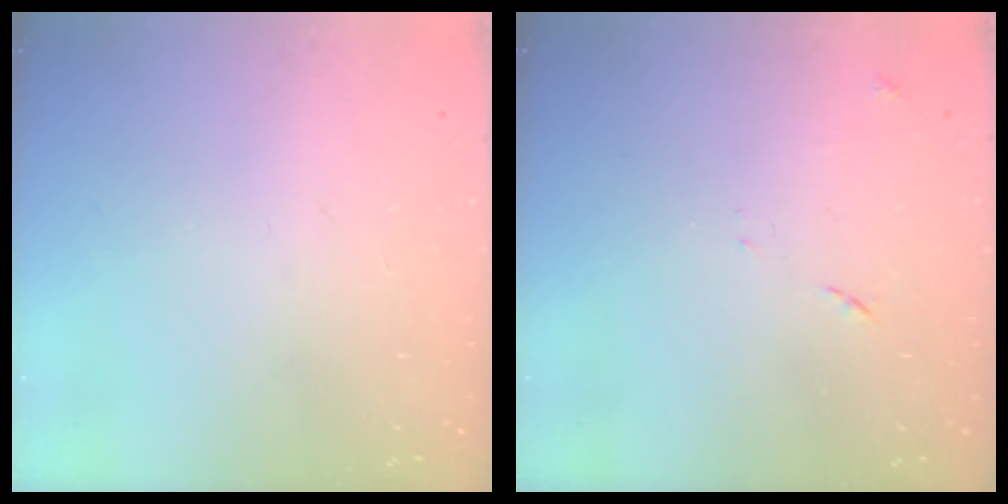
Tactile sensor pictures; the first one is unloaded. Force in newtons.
{"total": 8.5, "press": 8.5, "slide": 0.7}